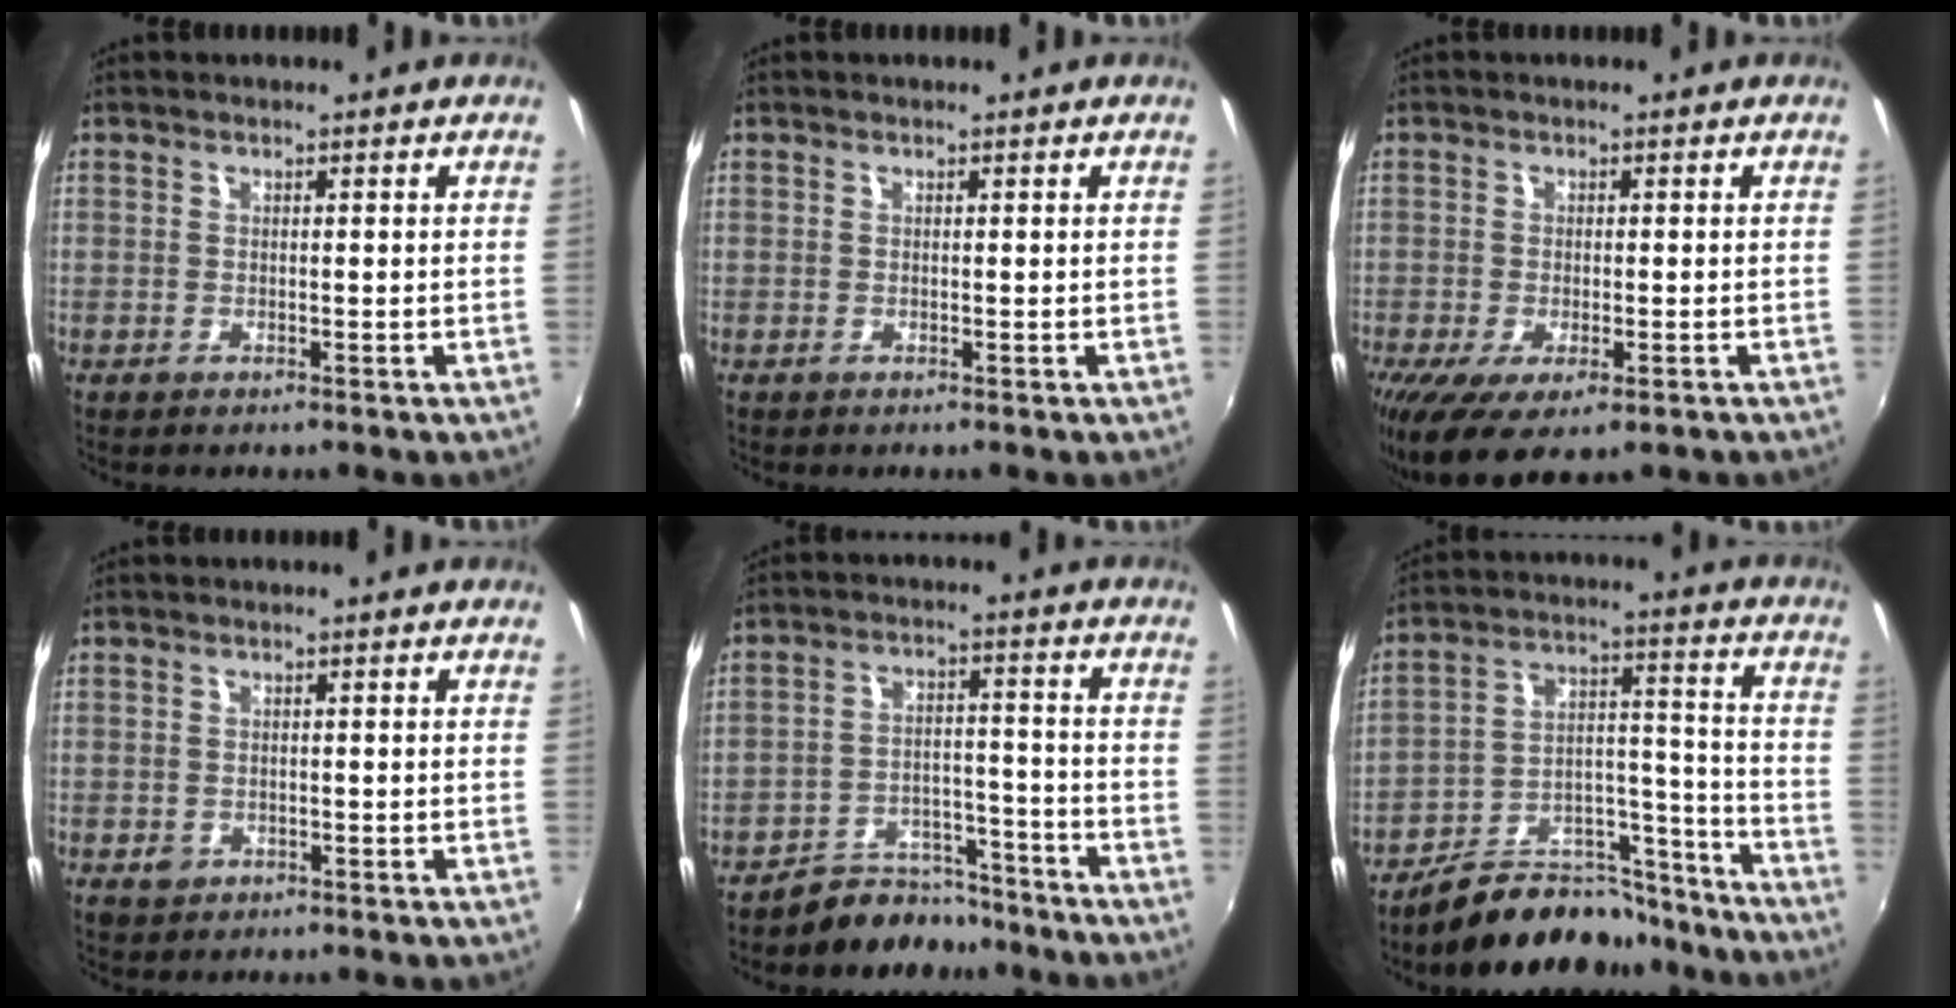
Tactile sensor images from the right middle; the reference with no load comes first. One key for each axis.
{"total": 0.0}
{"total": 9.2, "fx": -5.0, "fy": 3.6, "fz": 6.8, "tx": -0.138, "ty": -0.043, "tz": -0.076}
{"total": 1.8, "fx": -0.8, "fy": 1.6, "fz": 0.6, "tx": -0.012, "ty": -0.002, "tz": -0.010}
{"total": 9.1, "fx": -8.2, "fy": 3.8, "fz": 1.1, "tx": -0.026, "ty": 0.029, "tz": -0.120}
{"total": 16.8, "fx": -14.6, "fy": 6.5, "fz": 5.2, "tx": -0.076, "ty": 0.055, "tz": -0.212}